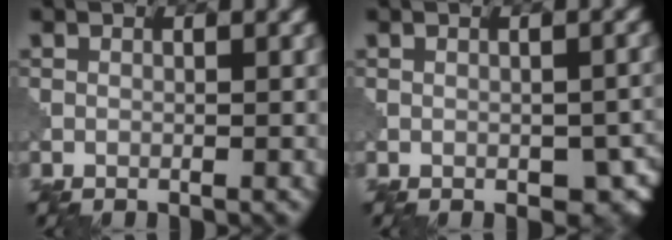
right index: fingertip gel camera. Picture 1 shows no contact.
{"total": 4.0, "force": [-1.0, 2.5, 2.9], "torque": [-0.036, -0.016, -0.001]}